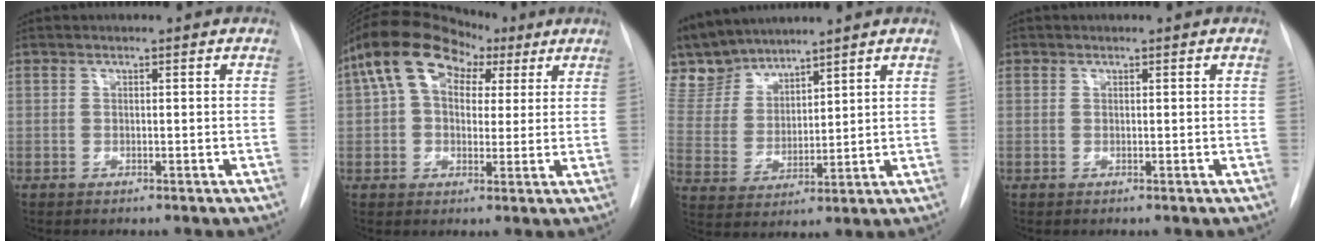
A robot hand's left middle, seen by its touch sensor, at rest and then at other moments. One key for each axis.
{"total": 11.1, "fx": 5.1, "fy": 7.0, "fz": 6.8, "tx": -0.140, "ty": 0.049, "tz": 0.090}
{"total": 9.2, "fx": 8.9, "fy": 2.0, "fz": 0.9, "tx": -0.038, "ty": 0.001, "tz": 0.197}
{"total": 0.0}